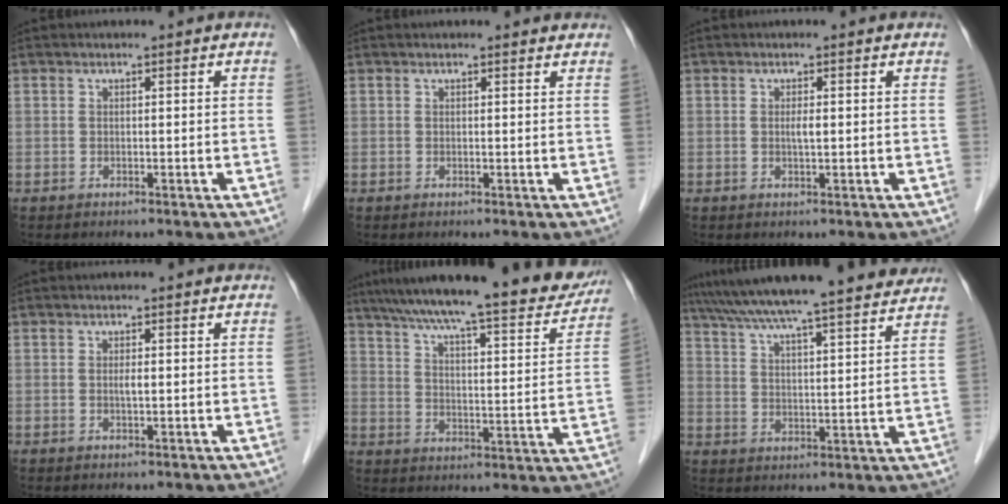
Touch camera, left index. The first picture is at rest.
{"total": 2.7, "force": [2.5, 0.7, 0.6], "torque": [-0.011, 0.008, 0.019]}
{"total": 1.2, "force": [0.0, 0.2, 1.2], "torque": [-0.025, -0.003, -0.001]}
{"total": 0.9, "force": [0.0, 0.1, 0.9], "torque": [-0.021, -0.004, -0.001]}
{"total": 24.5, "force": [21.0, 3.4, 12.0], "torque": [-0.190, -0.018, 0.278]}
{"total": 24.0, "force": [21.5, 1.2, 10.5], "torque": [-0.178, 0.005, 0.296]}